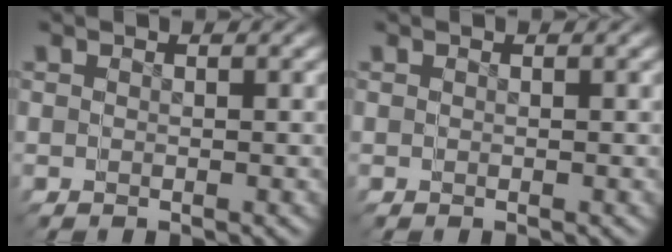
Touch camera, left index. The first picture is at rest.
{"total": 0.0}